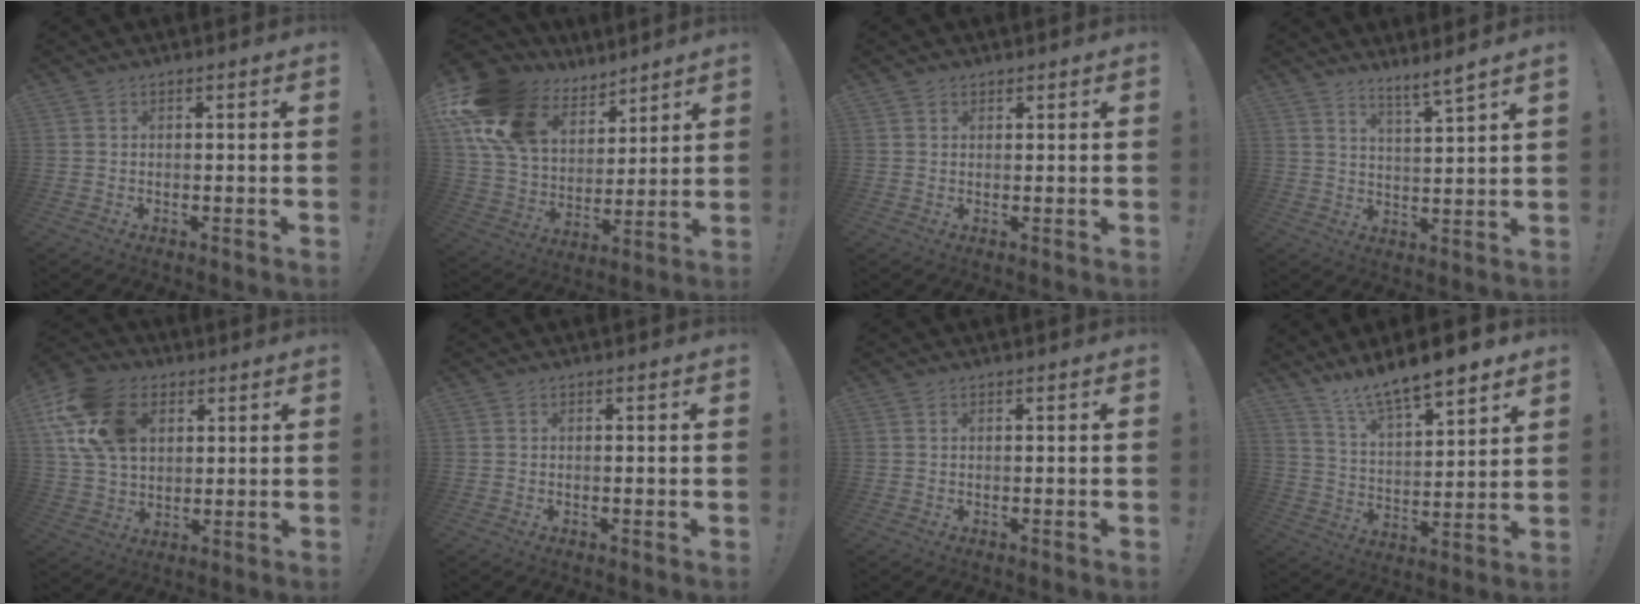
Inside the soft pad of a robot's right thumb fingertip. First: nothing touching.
{"total": 18.5, "force": [10.5, 12.4, 8.9], "torque": [-0.174, -0.050, 0.208]}
{"total": 1.3, "force": [0.9, 0.9, 0.3], "torque": [-0.001, -0.001, 0.016]}
{"total": 5.6, "force": [4.8, -0.6, 2.9], "torque": [-0.048, -0.042, 0.079]}
{"total": 18.3, "force": [6.7, 13.0, 10.9], "torque": [-0.204, -0.018, 0.130]}
{"total": 0.0}
{"total": 0.0}
{"total": 11.7, "force": [10.5, 2.0, 4.6], "torque": [-0.091, -0.090, 0.186]}